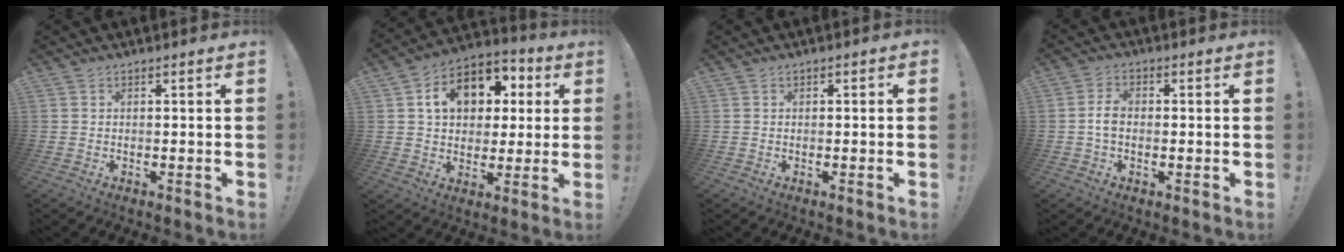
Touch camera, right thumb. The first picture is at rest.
{"total": 14.4, "force": [4.6, 10.8, 8.4], "torque": [-0.130, -0.007, 0.090]}
{"total": 0.8, "force": [-0.6, 0.6, 0.2], "torque": [-0.001, 0.002, -0.010]}
{"total": 4.2, "force": [-0.4, 2.7, 3.3], "torque": [-0.064, 0.010, -0.007]}